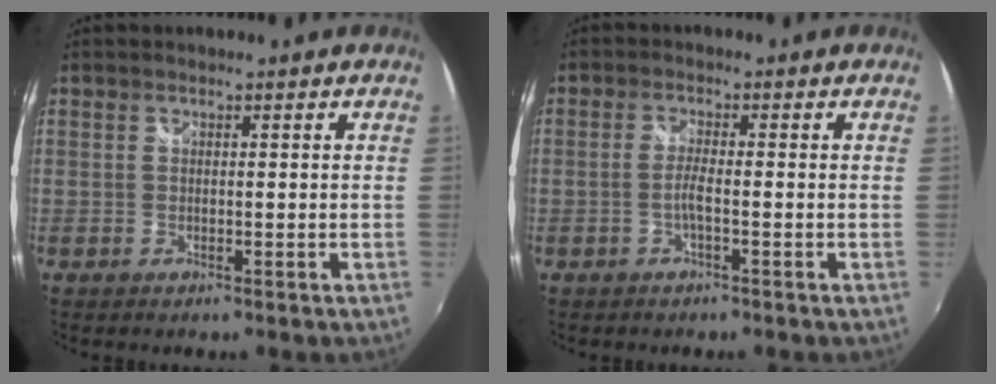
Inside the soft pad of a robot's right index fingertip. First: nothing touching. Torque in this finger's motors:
{"motor_torque": [0.05, 0.22, -0.06, 0.01]}